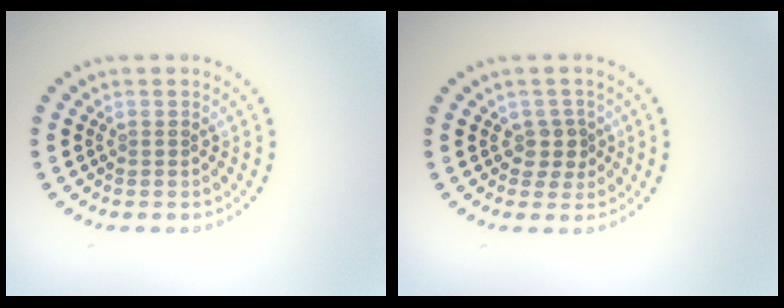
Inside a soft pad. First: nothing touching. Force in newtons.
{"total": 1.9, "press": 1.6, "slide": 1.2}